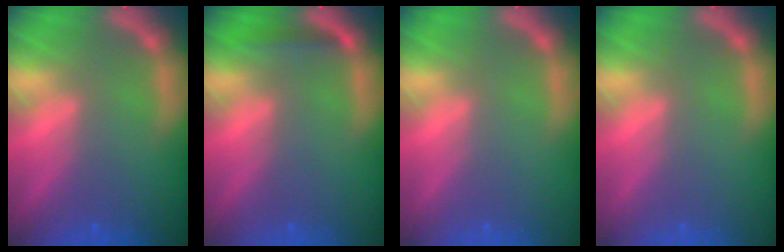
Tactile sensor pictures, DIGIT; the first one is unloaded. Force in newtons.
{"total": 1.4}
{"total": 0.0}
{"total": 0.0}